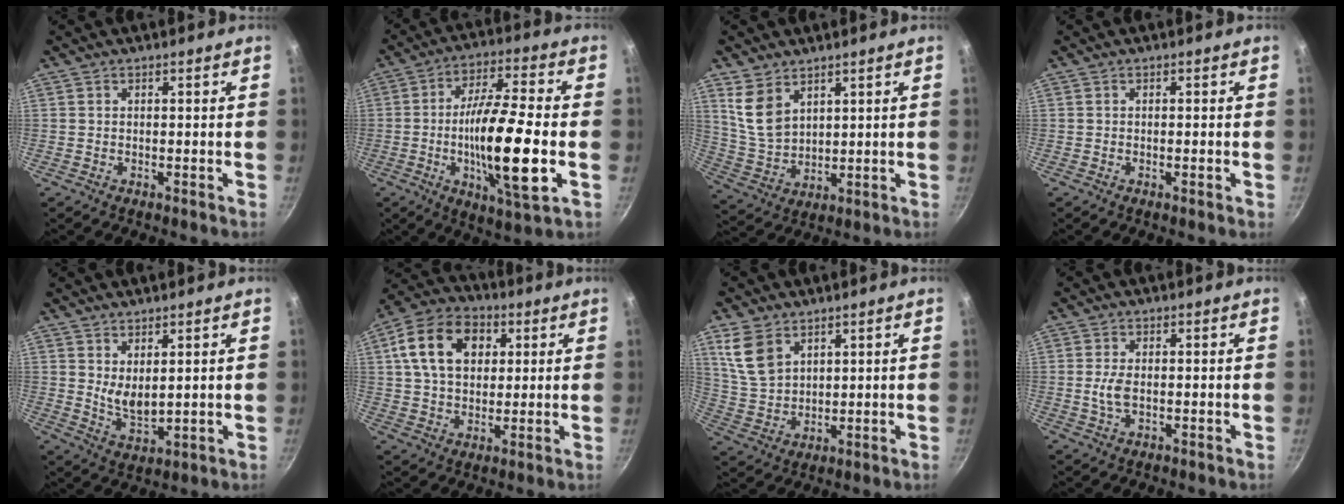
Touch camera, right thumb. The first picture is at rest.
{"total": 18.4, "force": [-3.3, 4.1, 17.6], "torque": [-0.311, 0.012, -0.062]}
{"total": 8.1, "force": [4.5, 5.0, 4.5], "torque": [-0.074, -0.028, 0.104]}
{"total": 0.6, "force": [-0.3, 0.1, 0.6], "torque": [-0.011, 0.001, -0.006]}
{"total": 5.1, "force": [2.3, 2.3, 3.9], "torque": [-0.058, -0.032, 0.050]}
{"total": 14.9, "force": [4.2, 10.6, 9.6], "torque": [-0.150, 0.009, 0.058]}
{"total": 8.7, "force": [4.6, 5.7, 4.6], "torque": [-0.077, -0.019, 0.105]}
{"total": 3.2, "force": [-0.2, 1.5, 2.8], "torque": [-0.061, 0.000, -0.005]}